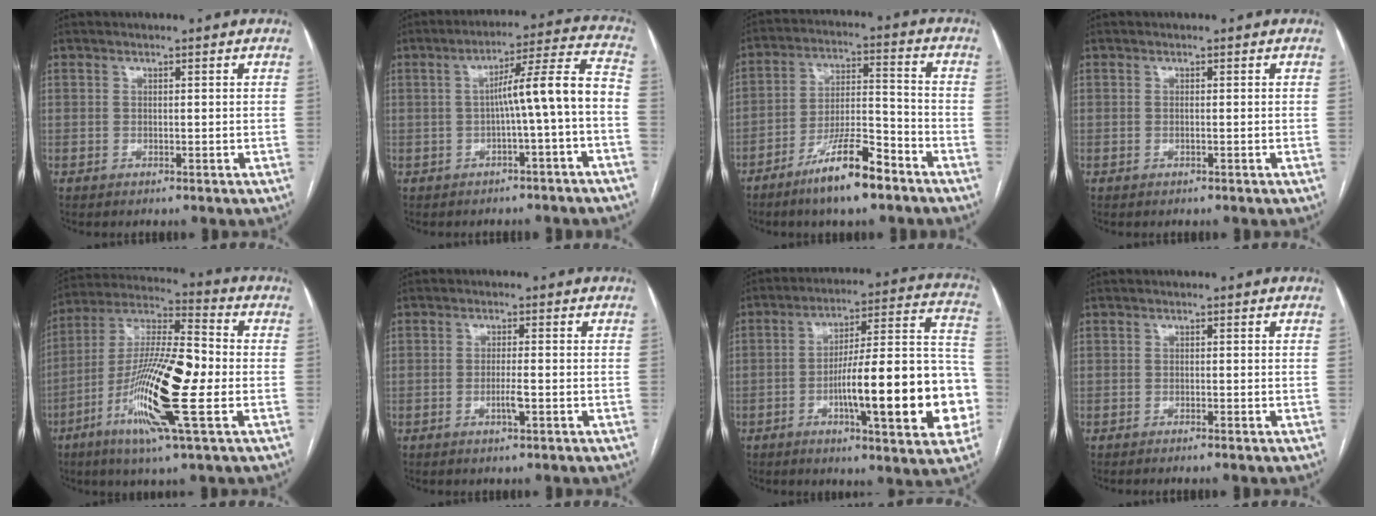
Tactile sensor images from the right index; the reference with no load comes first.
{"total": 9.3, "force": [-1.9, -0.6, 9.0], "torque": [-0.129, 0.031, -0.026]}
{"total": 11.7, "force": [-7.9, 2.0, 8.3], "torque": [-0.151, -0.006, -0.142]}
{"total": 0.0}
{"total": 18.2, "force": [-4.8, 1.6, 17.5], "torque": [-0.346, -0.009, -0.092]}
{"total": 2.4, "force": [-0.9, 0.2, 2.3], "torque": [-0.043, -0.002, -0.015]}
{"total": 22.3, "force": [-5.7, 3.5, 21.3], "torque": [-0.248, 0.027, -0.075]}
{"total": 1.2, "force": [-1.0, -0.4, 0.6], "torque": [-0.010, 0.003, -0.014]}